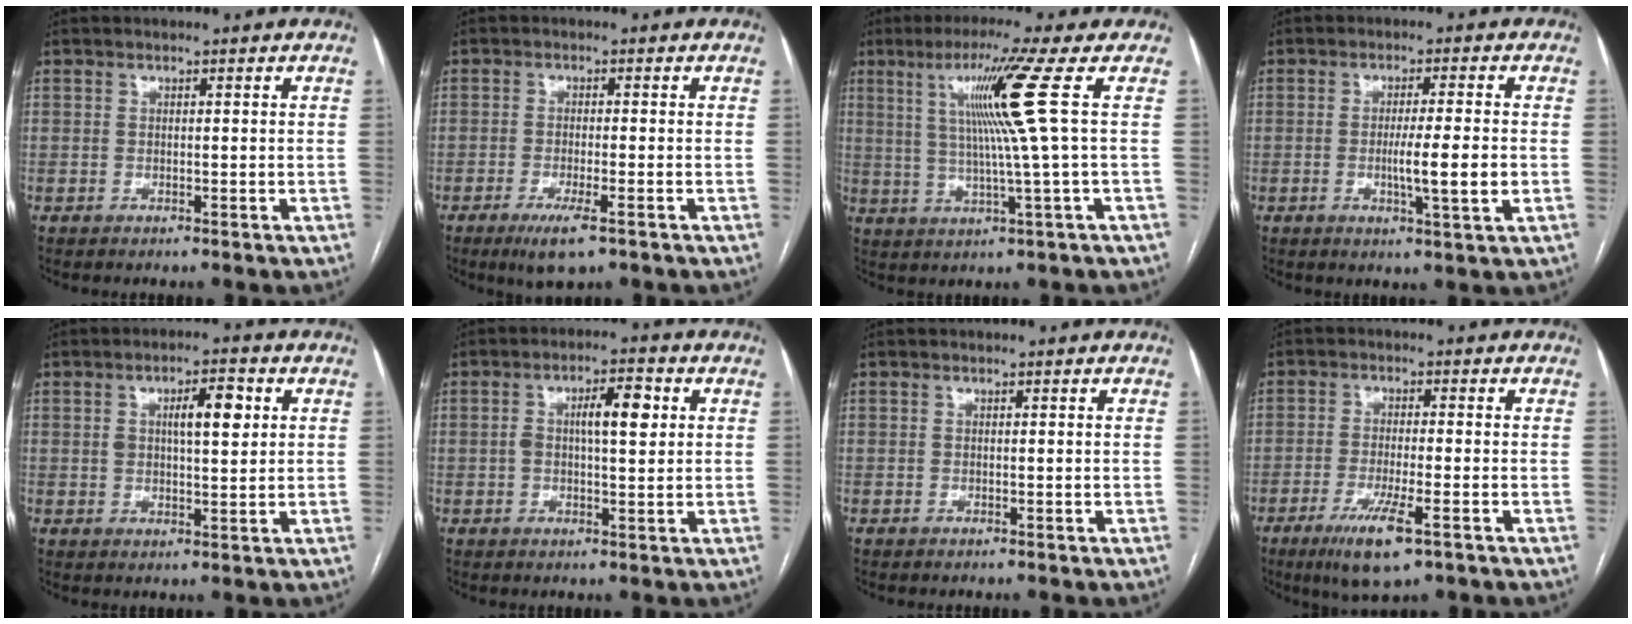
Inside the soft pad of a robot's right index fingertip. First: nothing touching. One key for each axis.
{"total": 5.2, "fx": -3.1, "fy": 0.7, "fz": 4.2, "tx": -0.077, "ty": -0.012, "tz": -0.050}
{"total": 10.0, "fx": 2.9, "fy": -3.1, "fz": 9.0, "tx": -0.157, "ty": 0.006, "tz": 0.062}
{"total": 6.5, "fx": -1.2, "fy": -0.4, "fz": 6.4, "tx": -0.105, "ty": -0.012, "tz": -0.020}
{"total": 5.9, "fx": 1.7, "fy": 1.7, "fz": 5.5, "tx": -0.091, "ty": 0.012, "tz": 0.028}
{"total": 6.1, "fx": 1.1, "fy": 1.6, "fz": 5.8, "tx": -0.104, "ty": 0.018, "tz": 0.019}
{"total": 0.0}
{"total": 7.8, "fx": -4.2, "fy": 0.8, "fz": 6.5, "tx": -0.123, "ty": -0.019, "tz": -0.069}